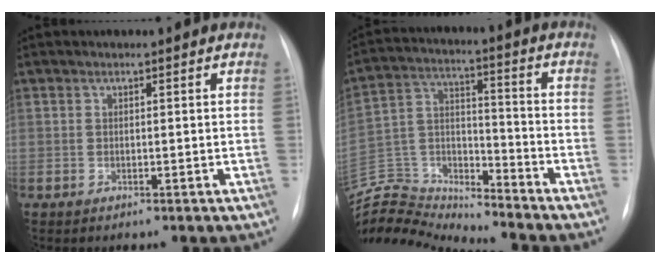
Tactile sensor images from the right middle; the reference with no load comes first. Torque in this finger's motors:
{"motor_torque": [0.94, -1.19, 0.16, 0.13]}